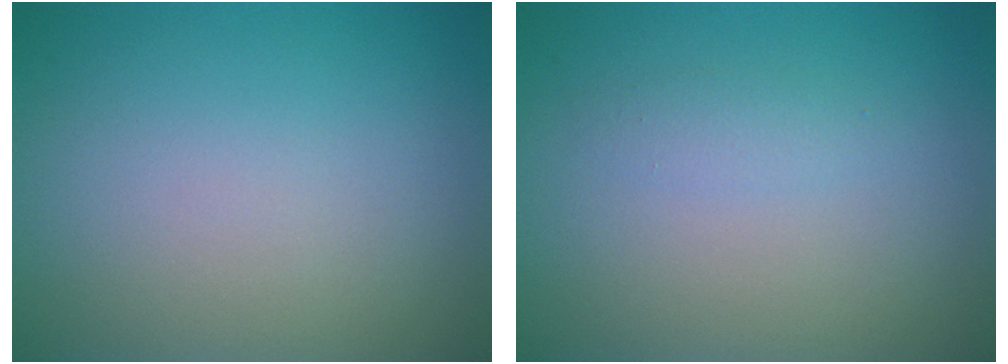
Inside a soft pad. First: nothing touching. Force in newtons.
{"total": 0.9, "press": 0.9, "slide": 0.0}